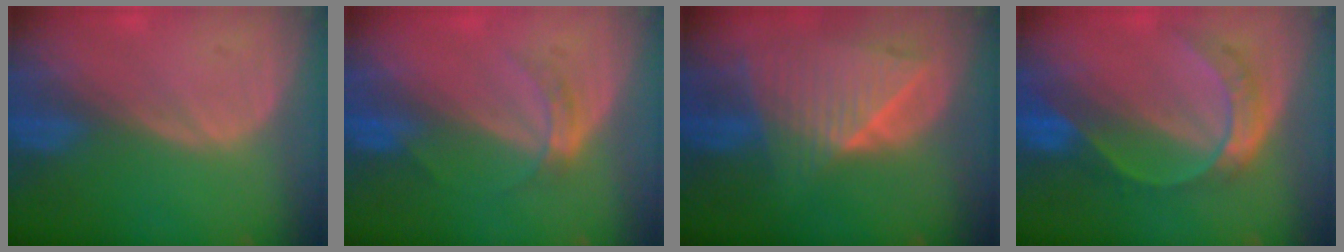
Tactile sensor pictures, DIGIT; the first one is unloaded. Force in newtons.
{"total": 3.2, "press": 2.9, "slide": 1.3}
{"total": 9.0, "press": 8.0, "slide": 4.2}
{"total": 7.7, "press": 6.4, "slide": 4.3}